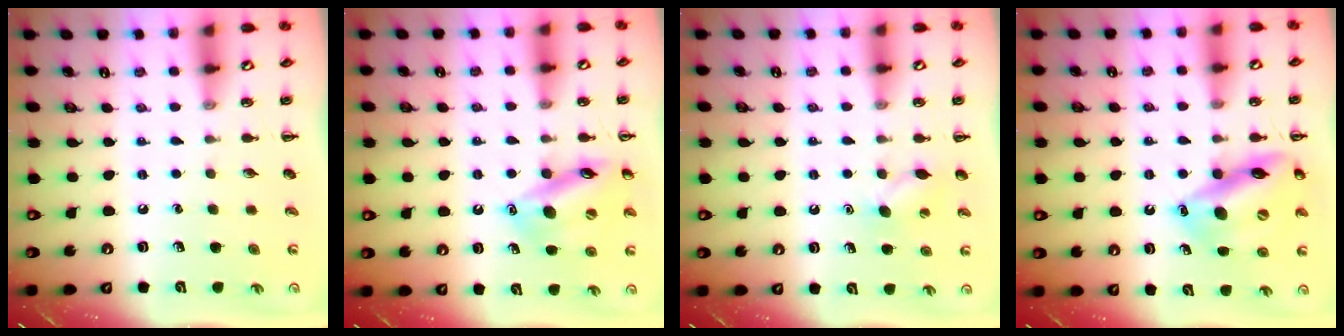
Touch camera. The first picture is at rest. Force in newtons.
{"total": 15.1, "press": 14.8, "slide": 2.8}
{"total": 6.7, "press": 6.6, "slide": 1.6}
{"total": 15.8, "press": 15.5, "slide": 3.1}